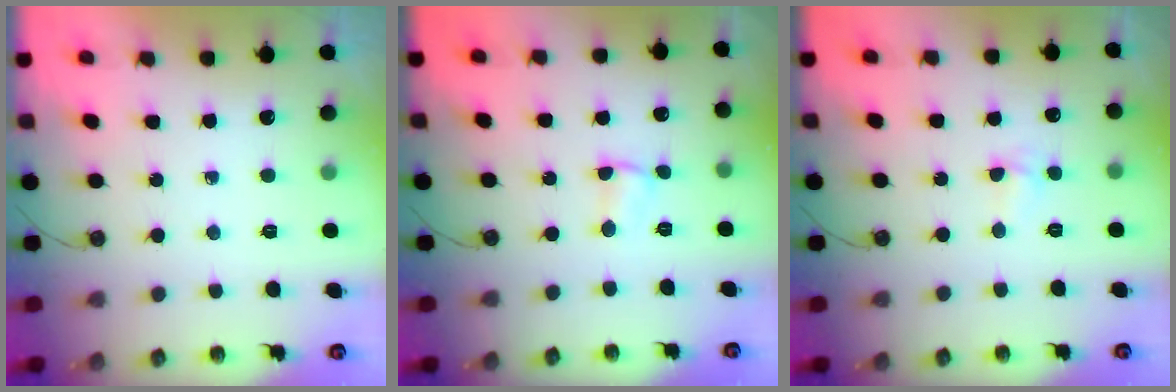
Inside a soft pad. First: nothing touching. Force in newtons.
{"total": 3.0, "press": 1.2, "slide": 2.7}
{"total": 2.9, "press": 2.9, "slide": 0.4}